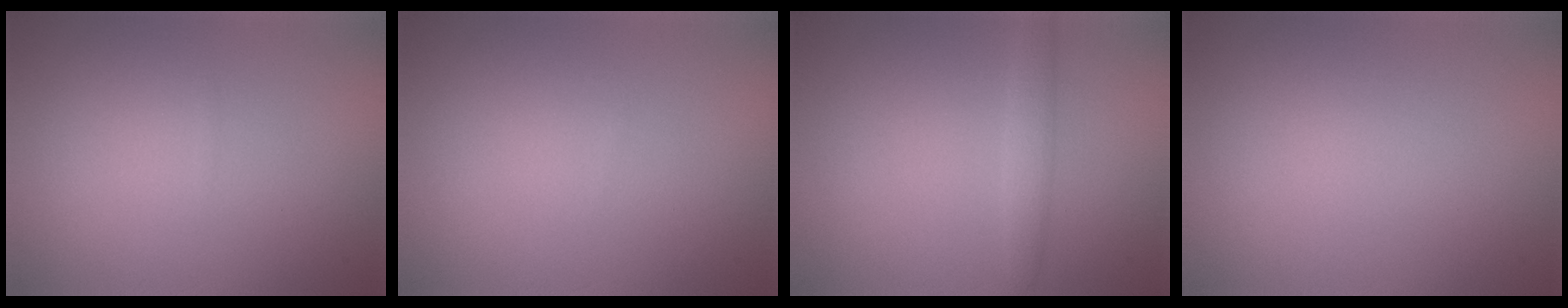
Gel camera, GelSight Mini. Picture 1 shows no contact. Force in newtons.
{"total": 0.0}
{"total": 1.6, "press": 1.6, "slide": 0.0}
{"total": 0.0}